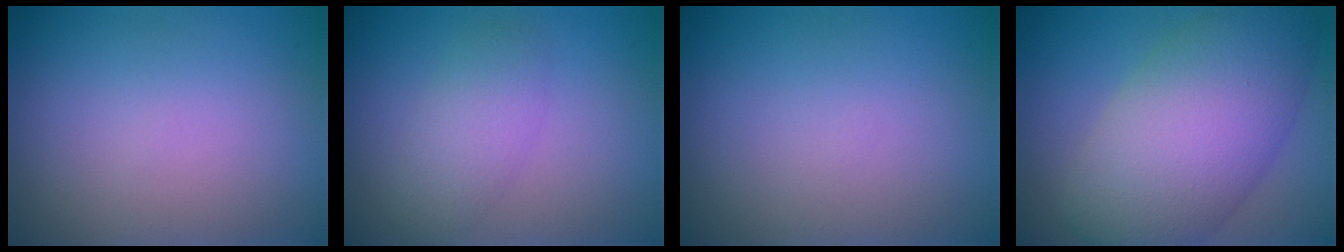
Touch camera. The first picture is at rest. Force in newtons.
{"total": 2.7, "press": 2.7, "slide": 0.3}
{"total": 0.0}
{"total": 10.0, "press": 10.0, "slide": 0.2}